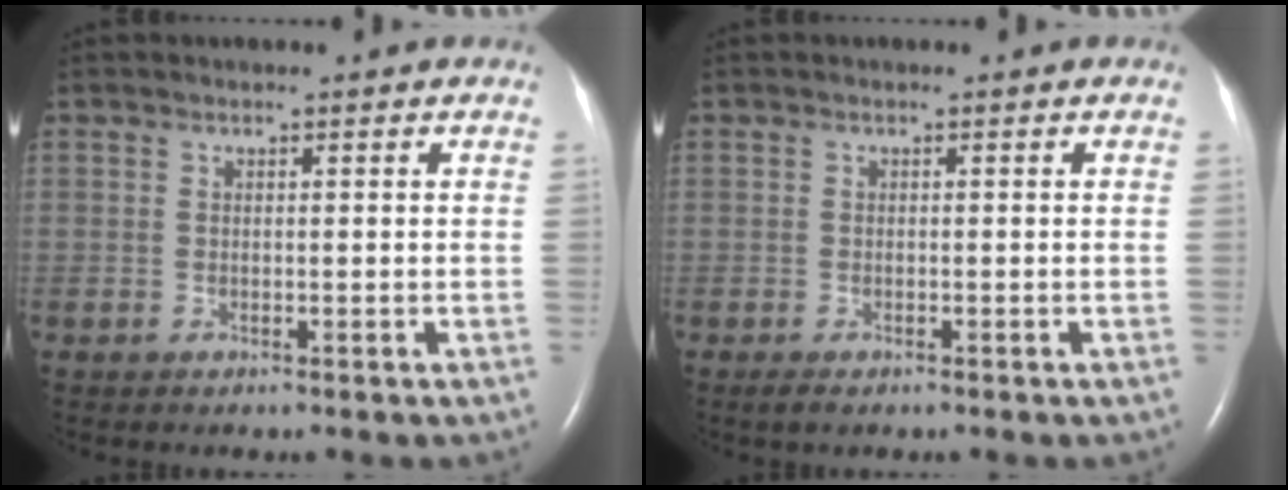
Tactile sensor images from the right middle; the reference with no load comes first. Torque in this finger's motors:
{"motor_torque": [0.22, -0.17, 0.05, 0.00]}